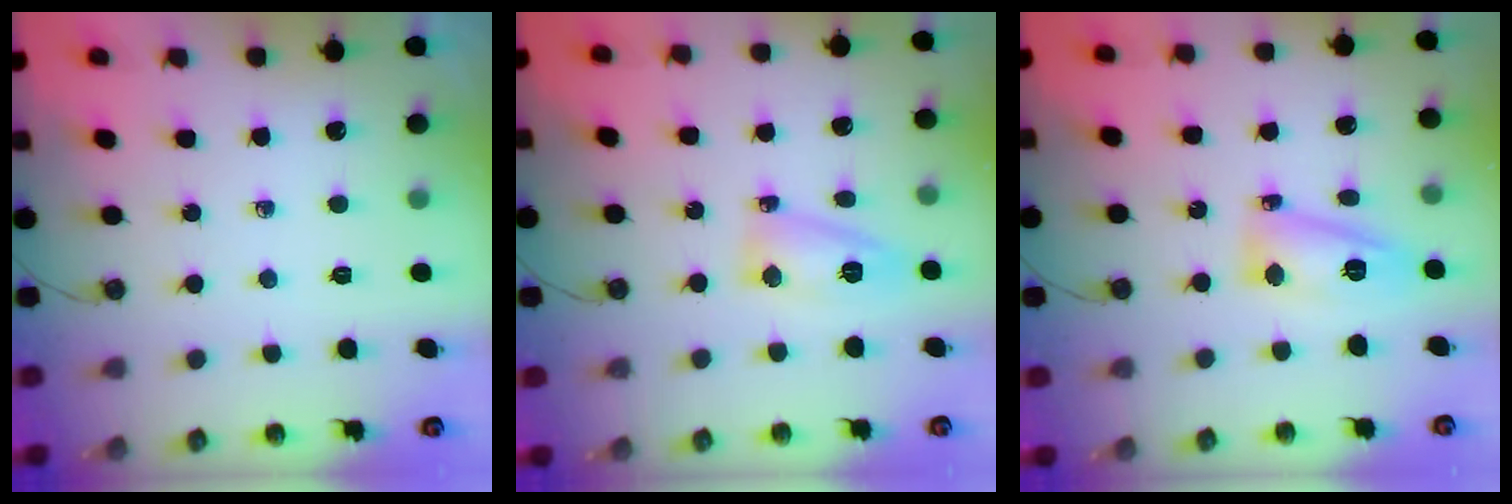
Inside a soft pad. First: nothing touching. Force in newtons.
{"total": 8.0, "press": 7.9, "slide": 0.6}
{"total": 11.9, "press": 11.8, "slide": 1.2}